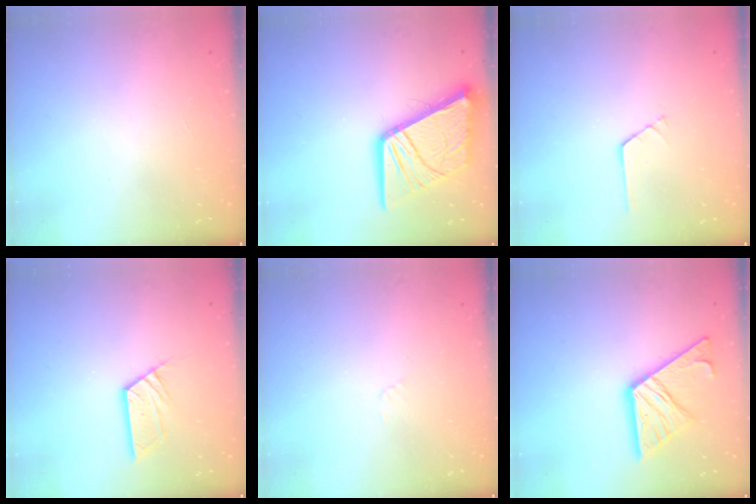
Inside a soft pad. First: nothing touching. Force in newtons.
{"total": 19.1, "press": 19.0, "slide": 2.4}
{"total": 0.7, "press": 0.7, "slide": 0.1}
{"total": 7.8, "press": 7.7, "slide": 0.5}
{"total": 2.7, "press": 2.7, "slide": 0.2}
{"total": 17.5, "press": 17.4, "slide": 1.7}